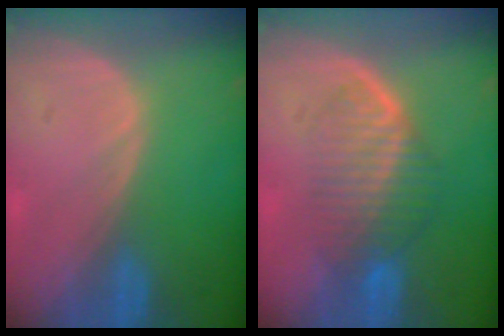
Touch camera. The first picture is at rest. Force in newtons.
{"total": 6.6, "press": 6.4, "slide": 1.8}